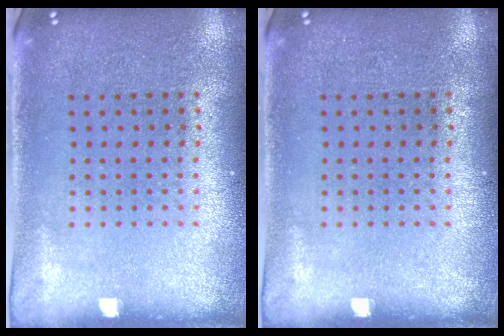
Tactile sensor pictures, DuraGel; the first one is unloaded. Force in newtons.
{"total": 0.0}